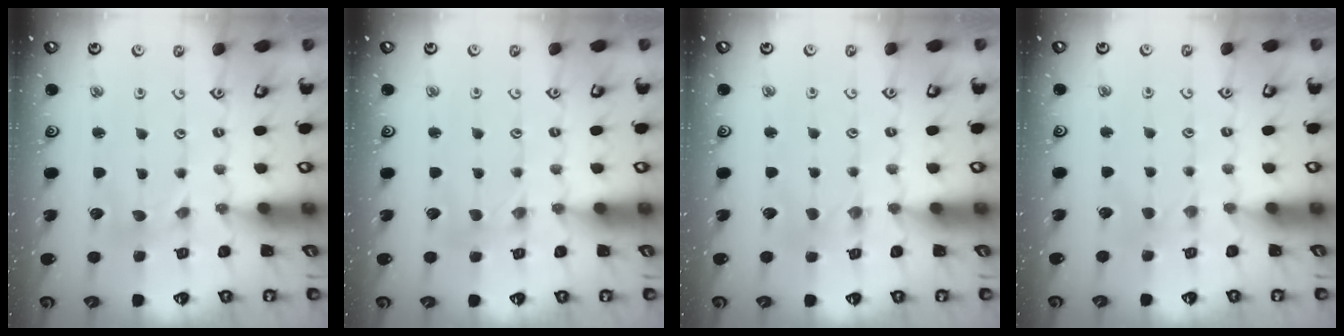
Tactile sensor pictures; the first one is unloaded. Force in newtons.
{"total": 0.0}
{"total": 0.5, "press": 0.5, "slide": 0.1}
{"total": 1.3, "press": 1.3, "slide": 0.2}